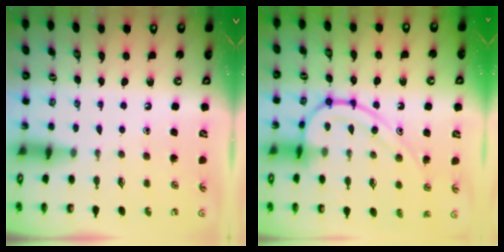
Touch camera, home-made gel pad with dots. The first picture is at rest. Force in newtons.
{"total": 13.2, "press": 13.2, "slide": 0.3}